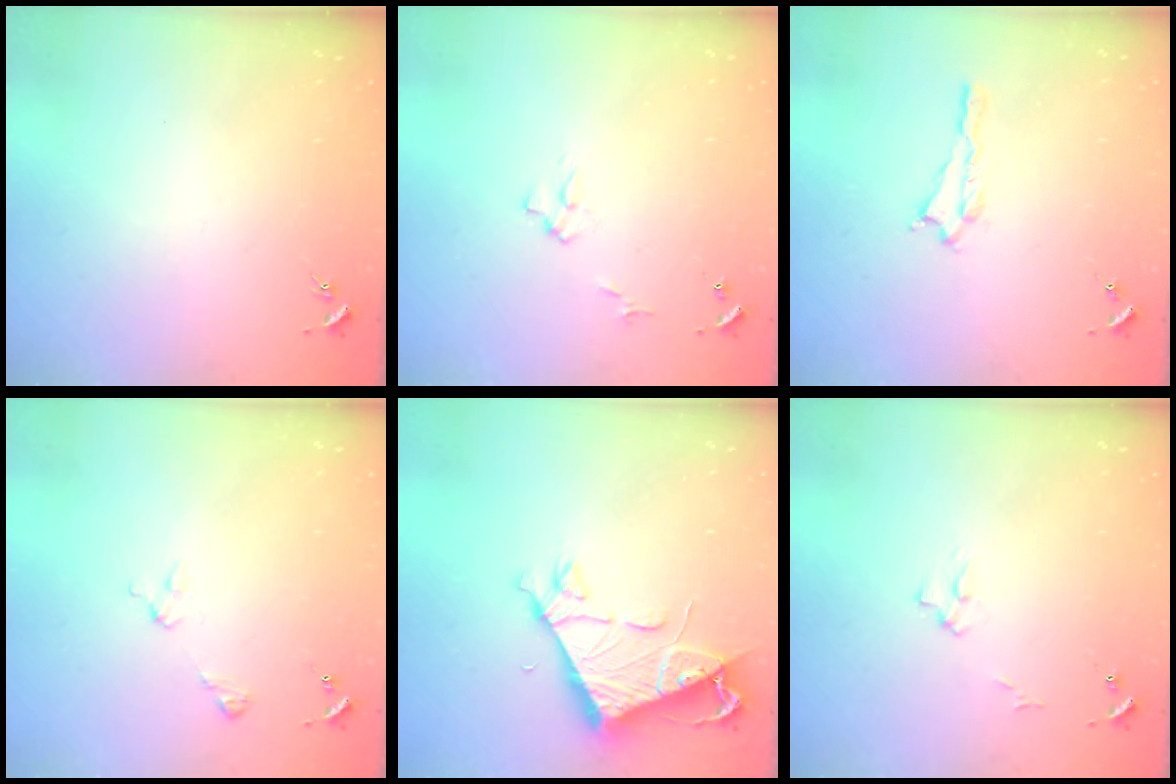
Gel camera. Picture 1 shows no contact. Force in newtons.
{"total": 3.1, "press": 3.0, "slide": 0.4}
{"total": 0.6, "press": 0.6, "slide": 0.2}
{"total": 2.9, "press": 2.9, "slide": 0.3}
{"total": 7.4, "press": 7.4, "slide": 0.7}
{"total": 2.7, "press": 2.7, "slide": 0.3}